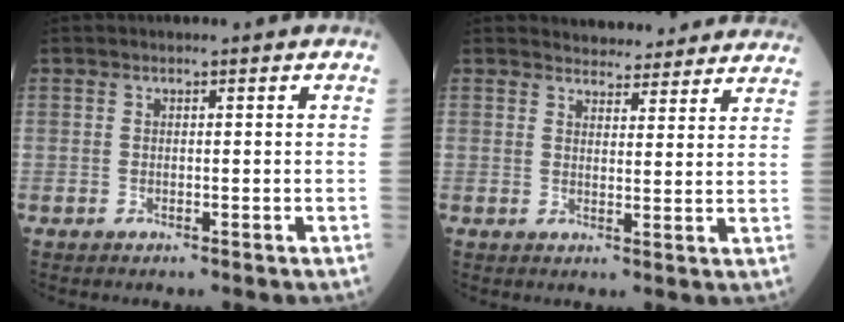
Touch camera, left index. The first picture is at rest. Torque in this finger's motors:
{"motor_torque": [-0.16, -0.19, -0.36, -0.01]}